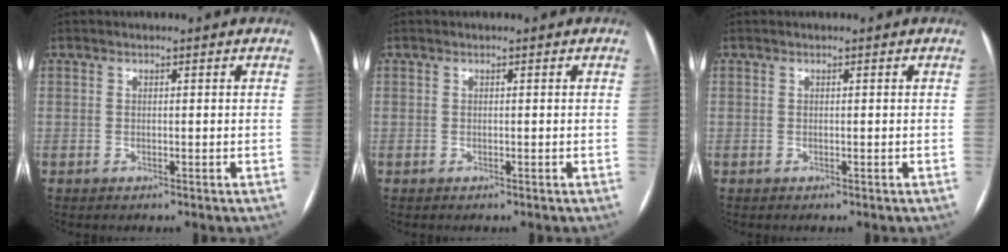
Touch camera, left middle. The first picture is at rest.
{"total": 0.0}
{"total": 0.0}